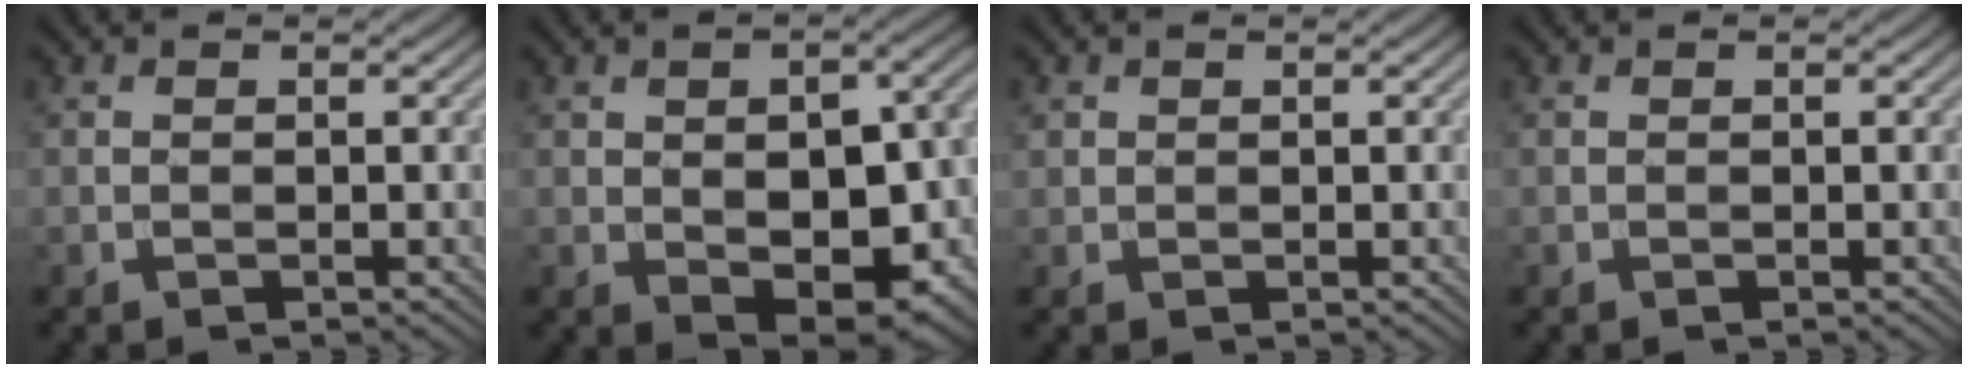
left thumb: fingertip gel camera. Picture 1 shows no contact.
{"total": 10.1, "force": [-2.1, 5.7, 8.1], "torque": [-0.111, -0.009, -0.022]}
{"total": 1.2, "force": [0.7, 0.9, 0.1], "torque": [-0.005, -0.003, 0.013]}
{"total": 0.0}